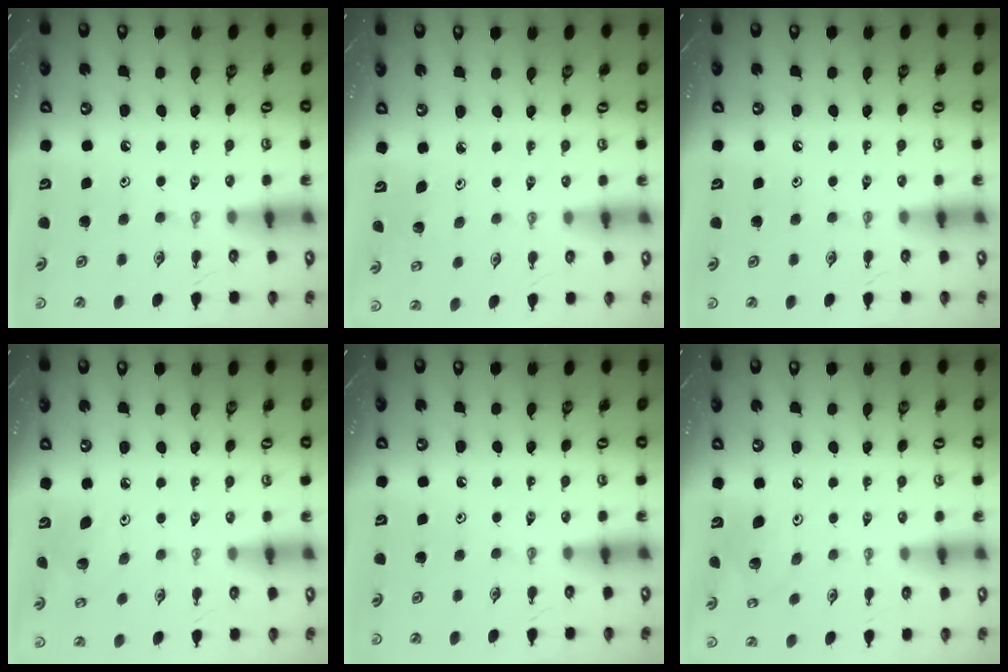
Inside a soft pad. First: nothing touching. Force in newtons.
{"total": 1.4, "press": 1.4, "slide": 0.1}
{"total": 0.0}
{"total": 5.9, "press": 5.6, "slide": 1.6}
{"total": 0.0}
{"total": 8.6, "press": 8.4, "slide": 1.5}